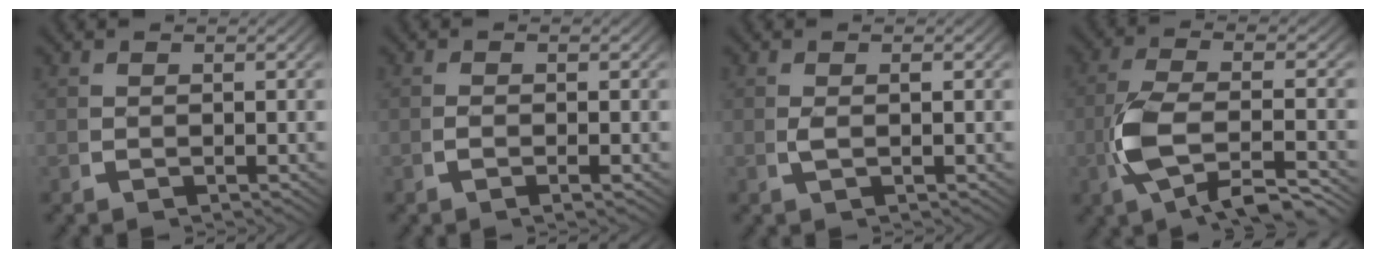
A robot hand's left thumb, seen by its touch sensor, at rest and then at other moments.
{"total": 1.0, "force": [-0.3, -0.2, 0.9], "torque": [-0.026, 0.002, -0.005]}
{"total": 0.9, "force": [0.1, 0.1, 0.9], "torque": [-0.026, 0.000, 0.007]}
{"total": 8.0, "force": [-1.9, 3.9, 6.7], "torque": [-0.163, -0.015, -0.021]}